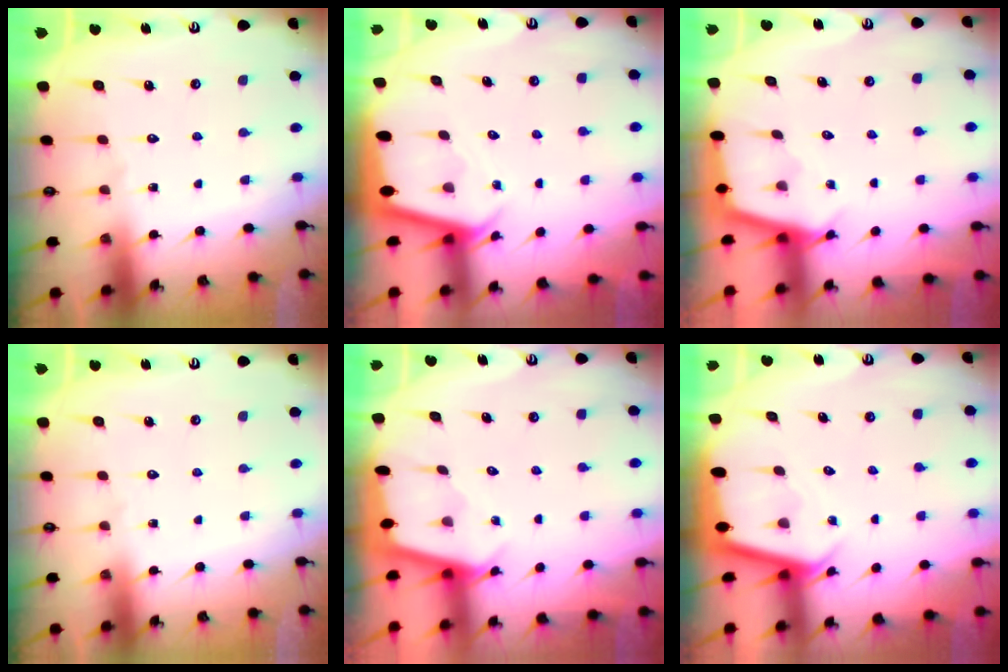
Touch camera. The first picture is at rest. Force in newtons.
{"total": 2.1, "press": 2.1, "slide": 0.2}
{"total": 2.5, "press": 2.5, "slide": 0.2}
{"total": 0.0}
{"total": 1.8, "press": 1.8, "slide": 0.2}
{"total": 2.7, "press": 2.7, "slide": 0.1}